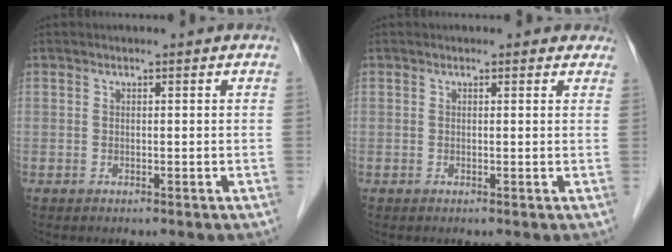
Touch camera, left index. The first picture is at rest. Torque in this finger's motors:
{"motor_torque": [0.41, -0.33, 0.11, 0.00]}